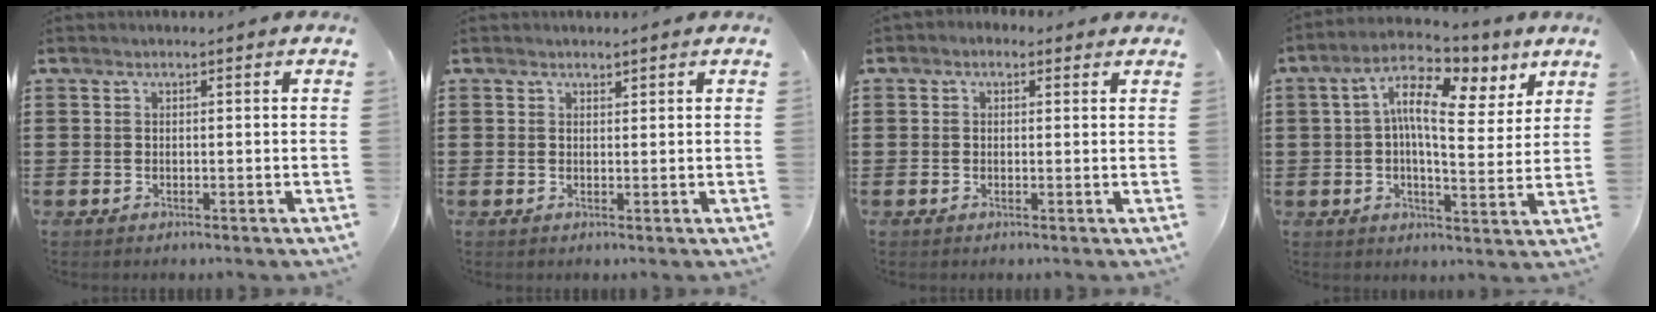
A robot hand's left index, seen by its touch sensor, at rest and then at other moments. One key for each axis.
{"total": 0.8, "fx": 0.8, "fy": 0.2, "fz": -0.1, "tx": -0.001, "ty": 0.000, "tz": 0.016}
{"total": 1.3, "fx": 0.5, "fy": 1.0, "fz": 0.5, "tx": -0.013, "ty": 0.008, "tz": 0.009}
{"total": 12.0, "fx": 5.7, "fy": 4.7, "fz": 9.5, "tx": -0.173, "ty": -0.014, "tz": 0.098}